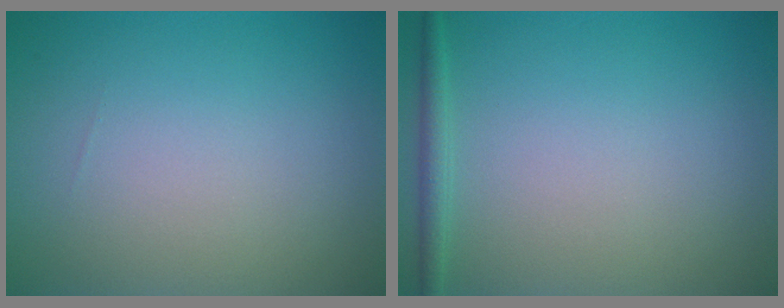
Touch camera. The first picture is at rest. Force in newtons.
{"total": 1.4, "press": 1.4, "slide": 0.1}